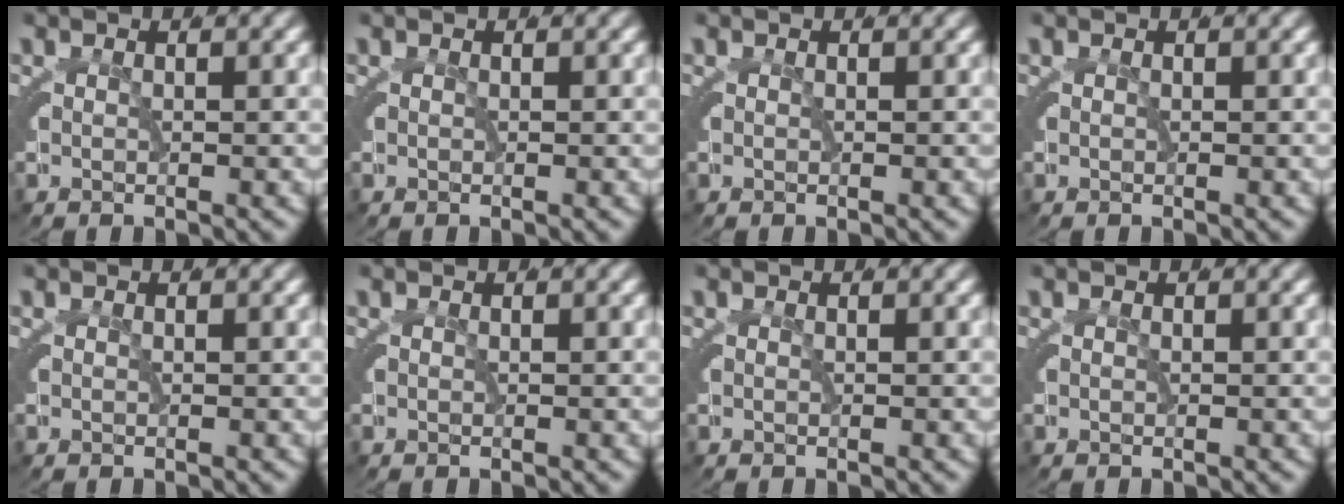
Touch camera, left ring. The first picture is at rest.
{"total": 0.0}
{"total": 0.0}
{"total": 0.0}
{"total": 0.0}
{"total": 1.9, "force": [-0.1, -1.9, -0.4], "torque": [0.019, -0.011, 0.011]}
{"total": 1.9, "force": [-0.1, -1.9, -0.5], "torque": [0.019, -0.011, 0.011]}
{"total": 0.0}